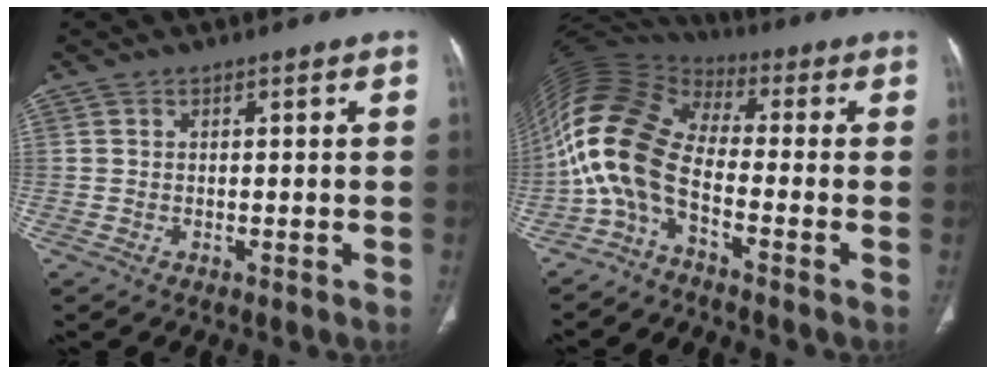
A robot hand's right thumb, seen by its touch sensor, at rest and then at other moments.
{"total": 13.1, "force": [-3.8, 6.5, 10.7], "torque": [-0.231, 0.067, -0.092]}